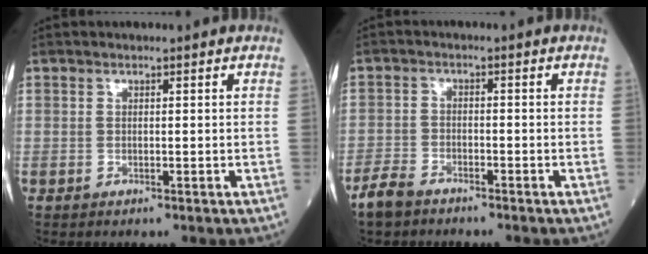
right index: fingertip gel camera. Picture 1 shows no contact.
{"total": 3.9, "force": [-3.4, 1.3, 1.5], "torque": [-0.038, -0.003, -0.065]}